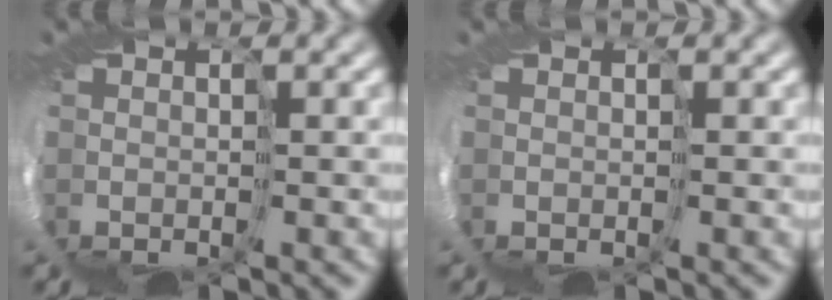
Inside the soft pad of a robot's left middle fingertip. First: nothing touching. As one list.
[{"total": 0.0}]